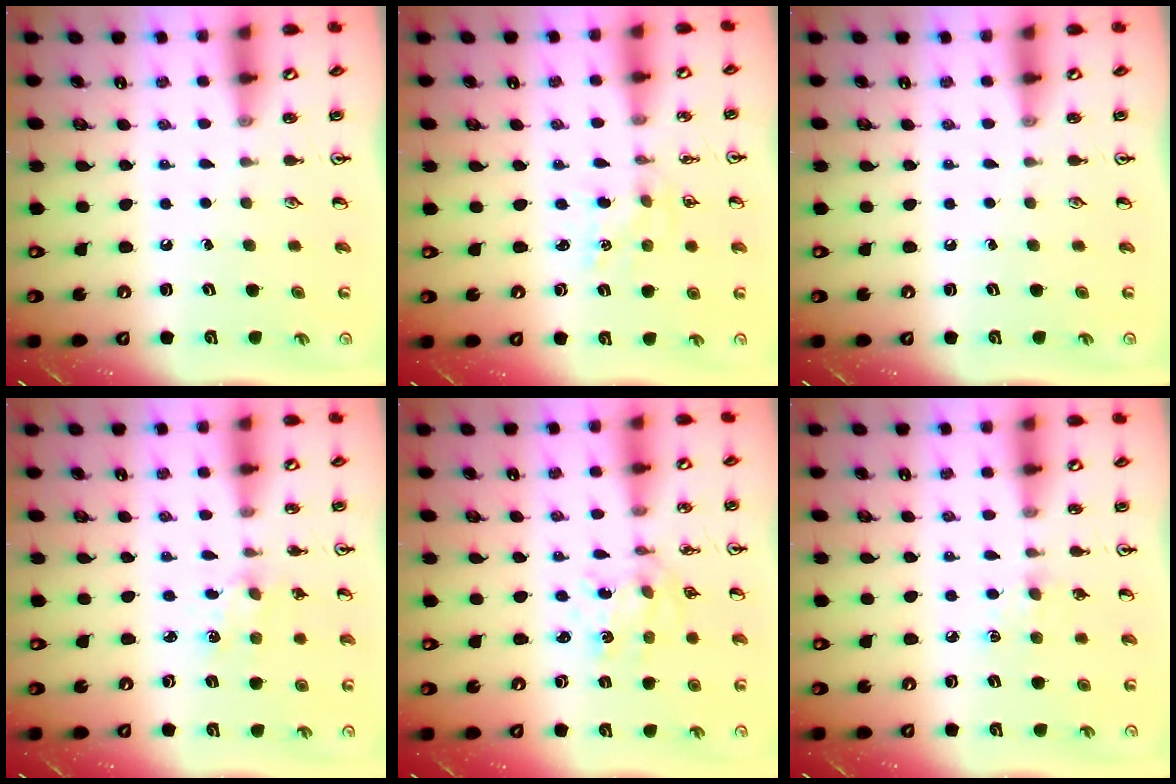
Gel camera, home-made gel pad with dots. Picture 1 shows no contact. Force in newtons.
{"total": 1.8, "press": 1.8, "slide": 0.2}
{"total": 0.0}
{"total": 2.5, "press": 2.4, "slide": 0.4}
{"total": 1.9, "press": 1.8, "slide": 0.8}
{"total": 5.2, "press": 5.2, "slide": 0.8}